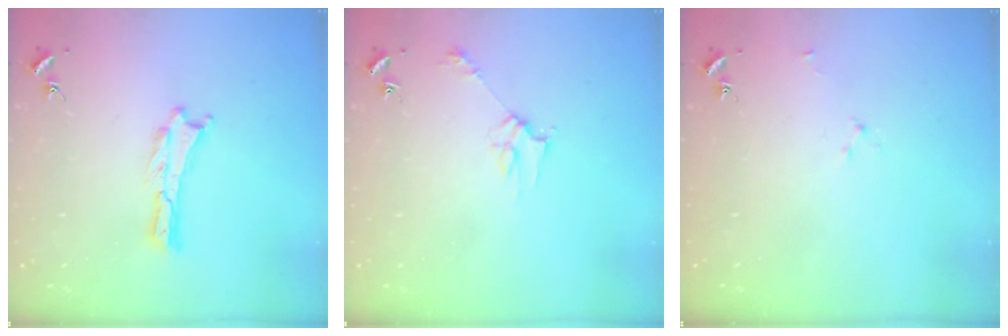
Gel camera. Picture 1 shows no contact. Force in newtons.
{"total": 2.8, "press": 2.8, "slide": 0.2}
{"total": 1.9, "press": 1.9, "slide": 0.3}